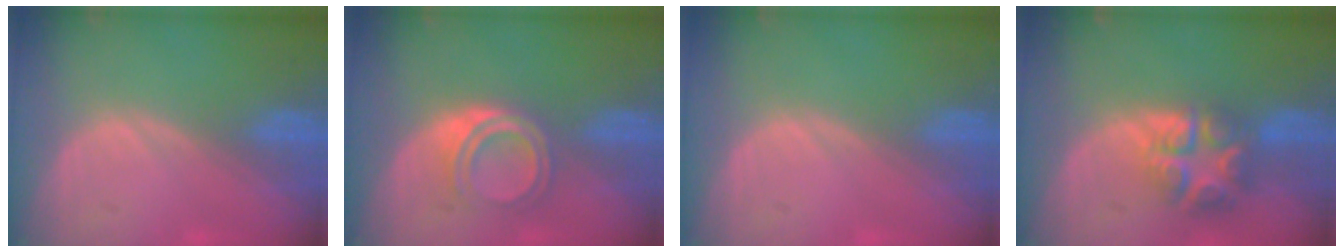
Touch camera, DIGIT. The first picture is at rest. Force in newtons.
{"total": 5.3, "press": 4.5, "slide": 2.8}
{"total": 0.0}
{"total": 8.0, "press": 6.9, "slide": 4.0}